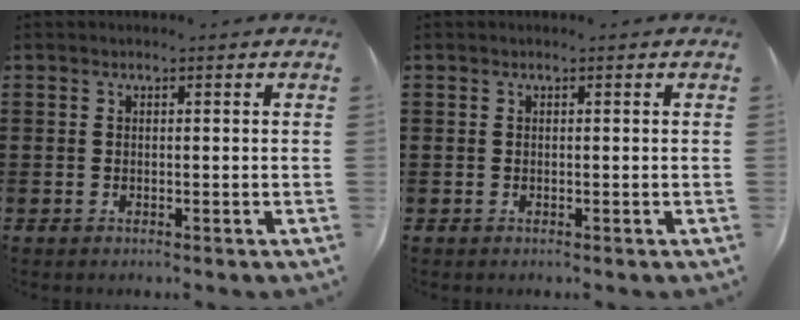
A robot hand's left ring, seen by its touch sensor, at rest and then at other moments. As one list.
[{"total": 0.0}]